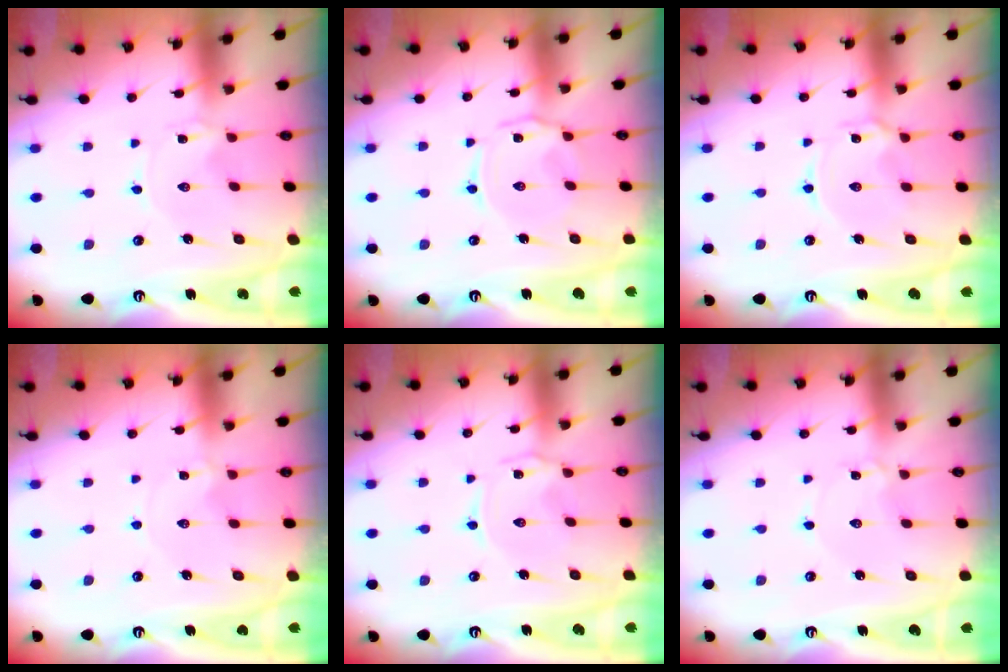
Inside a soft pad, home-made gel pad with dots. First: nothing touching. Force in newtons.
{"total": 3.8, "press": 3.7, "slide": 0.7}
{"total": 2.5, "press": 2.4, "slide": 0.4}
{"total": 0.0}
{"total": 1.0, "press": 0.9, "slide": 0.4}
{"total": 0.8, "press": 0.8, "slide": 0.1}